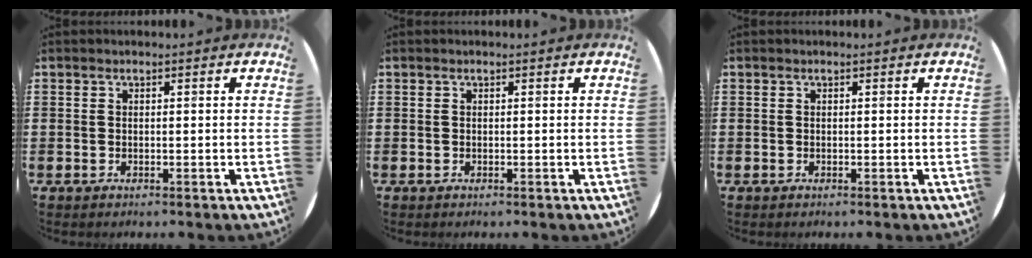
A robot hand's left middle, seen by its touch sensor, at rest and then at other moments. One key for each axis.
{"total": 0.0}
{"total": 0.0}